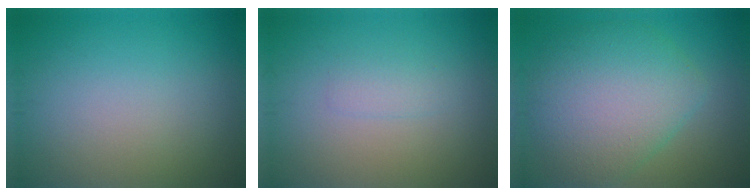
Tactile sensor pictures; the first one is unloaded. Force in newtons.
{"total": 1.1, "press": 1.1, "slide": 0.1}
{"total": 7.5, "press": 7.5, "slide": 0.3}